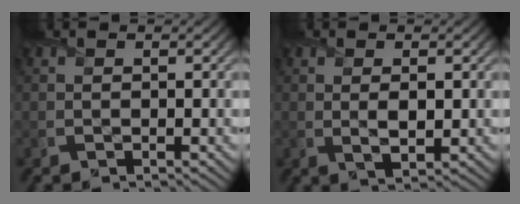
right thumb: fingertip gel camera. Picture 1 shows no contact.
{"total": 2.6, "force": [0.3, 0.9, 2.4], "torque": [-0.053, -0.007, 0.008]}